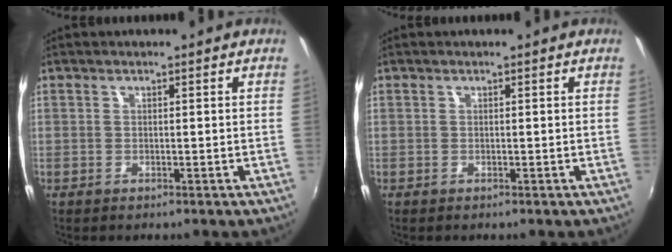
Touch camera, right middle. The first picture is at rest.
{"total": 0.0}